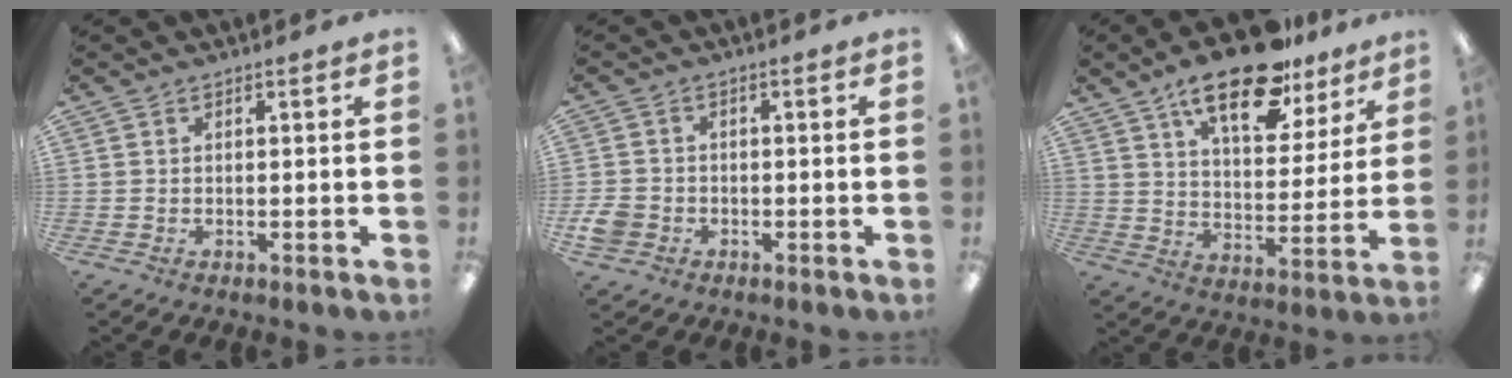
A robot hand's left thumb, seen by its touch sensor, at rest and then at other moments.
{"total": 4.1, "force": [-1.6, 3.4, 1.5], "torque": [-0.036, 0.006, -0.031]}
{"total": 18.5, "force": [12.9, 7.5, 10.9], "torque": [-0.174, -0.063, 0.217]}